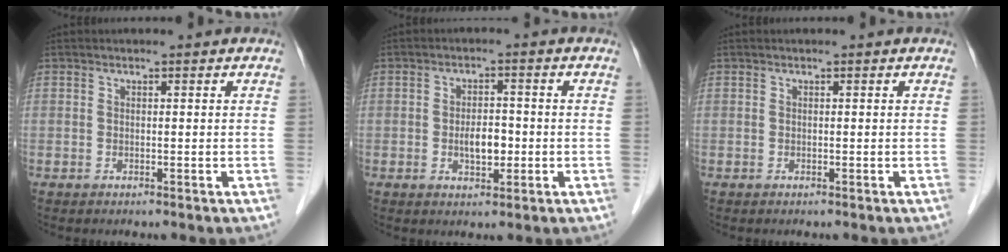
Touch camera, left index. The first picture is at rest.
{"total": 3.8, "force": [-0.8, 1.8, 3.3], "torque": [-0.056, 0.002, -0.011]}
{"total": 0.0}